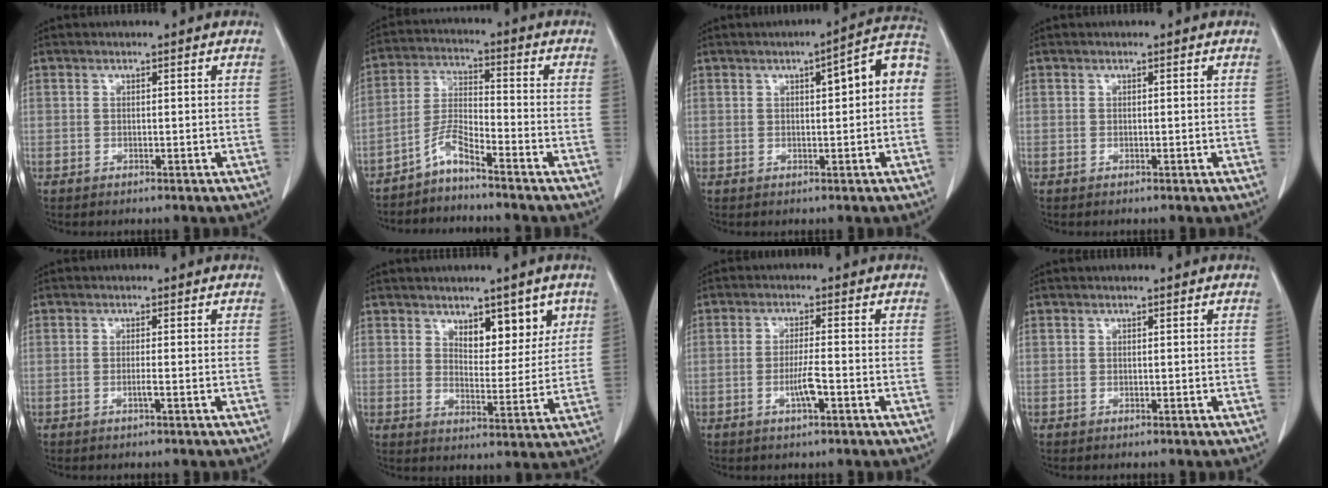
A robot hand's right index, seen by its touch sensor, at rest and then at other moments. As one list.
[{"total": 4.8, "force": [-4.2, 0.1, 2.5], "torque": [-0.058, -0.007, -0.086]}, {"total": 7.5, "force": [1.0, 1.3, 7.3], "torque": [-0.094, 0.029, 0.008]}, {"total": 0.0}, {"total": 1.0, "force": [-0.4, -0.2, 0.9], "torque": [-0.019, -0.001, -0.008]}, {"total": 7.7, "force": [4.3, 3.5, 5.3], "torque": [-0.064, -0.005, 0.067]}, {"total": 3.7, "force": [-1.4, 0.2, 3.5], "torque": [-0.067, -0.003, -0.026]}, {"total": 0.0}]